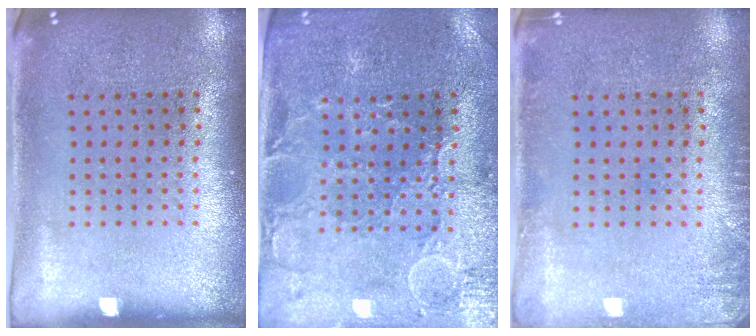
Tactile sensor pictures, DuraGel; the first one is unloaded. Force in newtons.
{"total": 1.1, "press": 1.0, "slide": 0.4}
{"total": 1.4, "press": 1.3, "slide": 0.2}